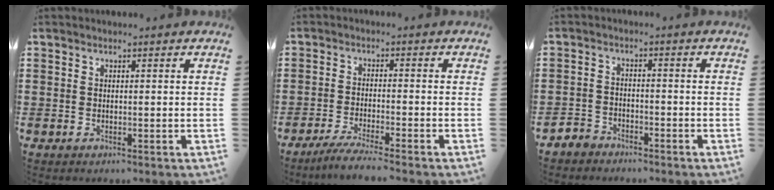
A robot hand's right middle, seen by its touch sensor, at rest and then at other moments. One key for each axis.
{"total": 3.8, "fx": -3.4, "fy": -0.2, "fz": 1.6, "tx": -0.034, "ty": -0.008, "tz": -0.067}
{"total": 2.9, "fx": -2.8, "fy": 1.0, "fz": -0.1, "tx": -0.007, "ty": 0.002, "tz": -0.061}